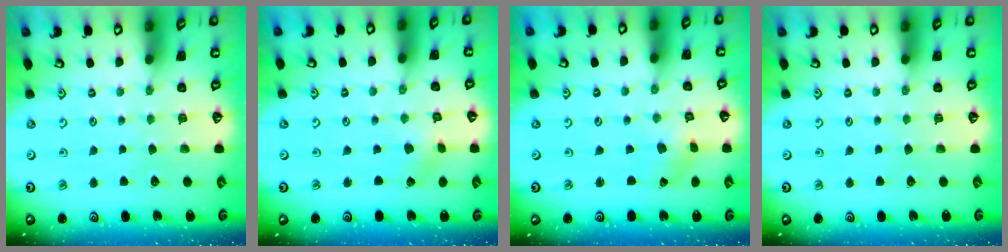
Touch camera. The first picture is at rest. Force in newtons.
{"total": 1.2, "press": 1.2, "slide": 0.2}
{"total": 0.7, "press": 0.7, "slide": 0.1}
{"total": 0.0}